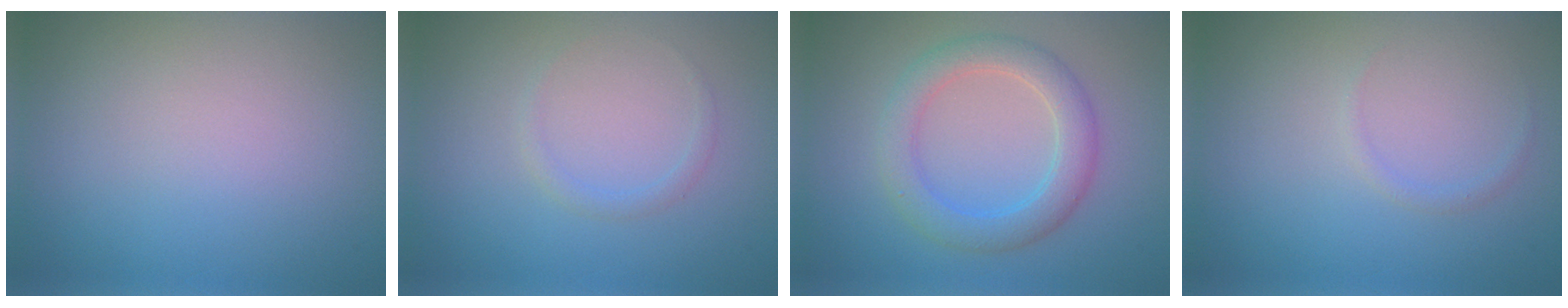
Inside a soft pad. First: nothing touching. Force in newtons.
{"total": 0.9, "press": 0.9, "slide": 0.0}
{"total": 4.0, "press": 4.0, "slide": 0.3}
{"total": 0.6, "press": 0.6, "slide": 0.1}